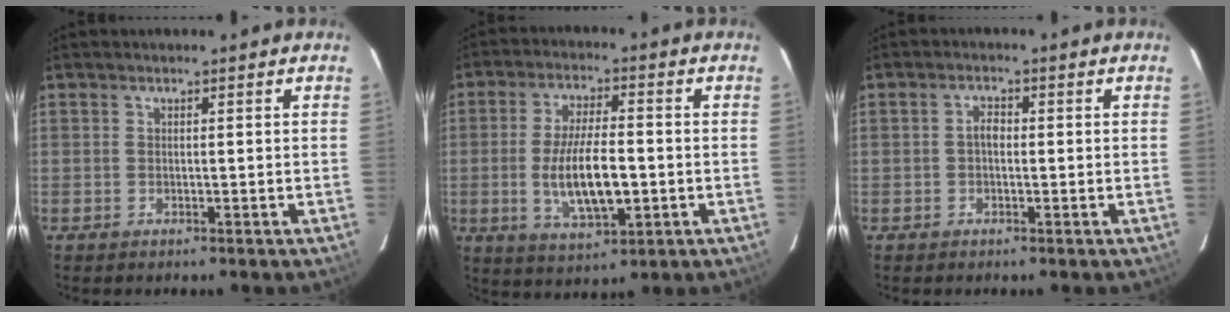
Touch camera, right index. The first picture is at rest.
{"total": 11.9, "force": [-2.0, 4.1, 11.0], "torque": [-0.212, -0.010, -0.029]}
{"total": 1.8, "force": [-0.3, 1.2, 1.3], "torque": [-0.024, 0.009, -0.007]}